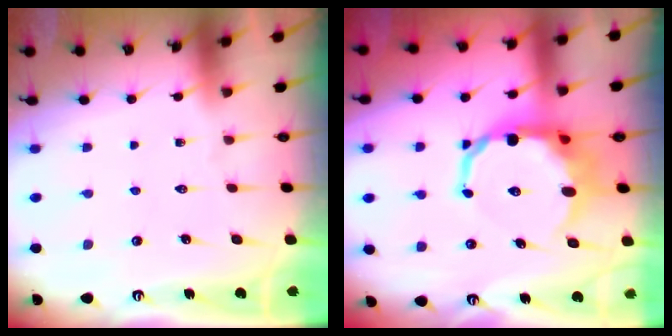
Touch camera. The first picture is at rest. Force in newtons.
{"total": 12.2, "press": 11.8, "slide": 3.1}